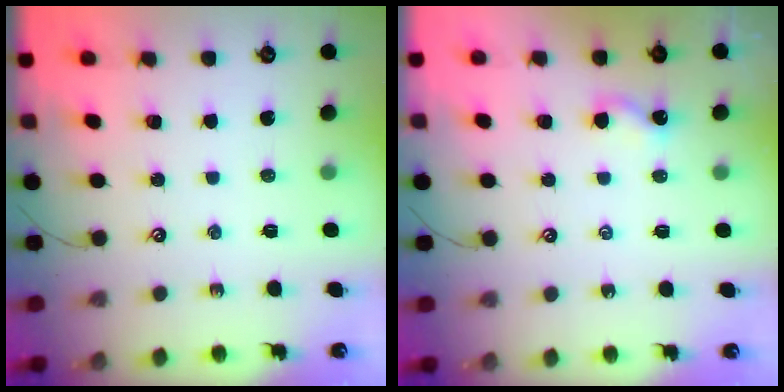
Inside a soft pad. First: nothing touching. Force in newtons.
{"total": 1.7, "press": 1.6, "slide": 0.3}